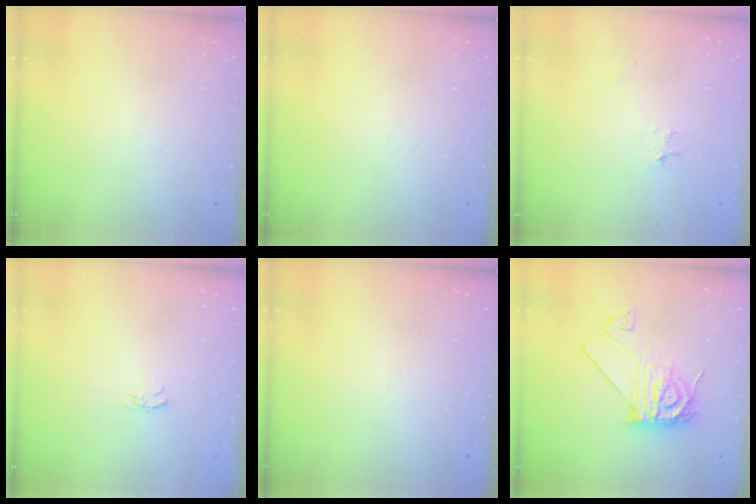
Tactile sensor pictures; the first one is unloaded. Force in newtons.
{"total": 0.0}
{"total": 6.0, "press": 5.9, "slide": 0.6}
{"total": 3.3, "press": 3.2, "slide": 0.5}
{"total": 0.0}
{"total": 13.7, "press": 13.6, "slide": 1.2}